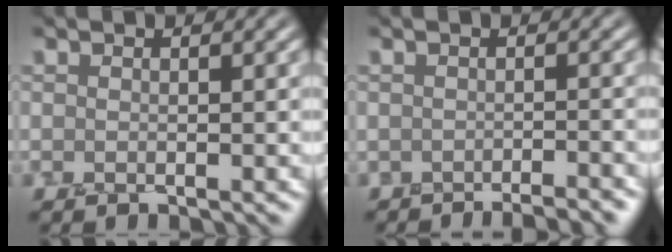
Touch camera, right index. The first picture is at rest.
{"total": 2.7, "force": [-2.6, 0.2, 0.7], "torque": [0.013, 0.013, -0.032]}